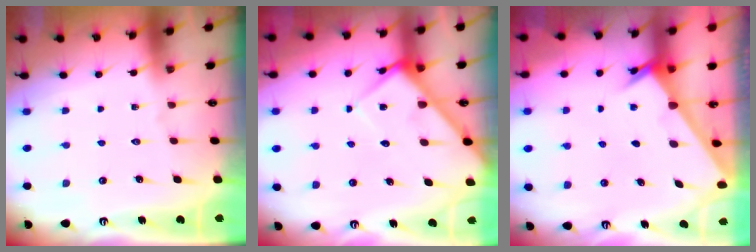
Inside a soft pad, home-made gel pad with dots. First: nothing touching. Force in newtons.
{"total": 6.4, "press": 6.4, "slide": 0.7}
{"total": 2.3, "press": 2.3, "slide": 0.3}